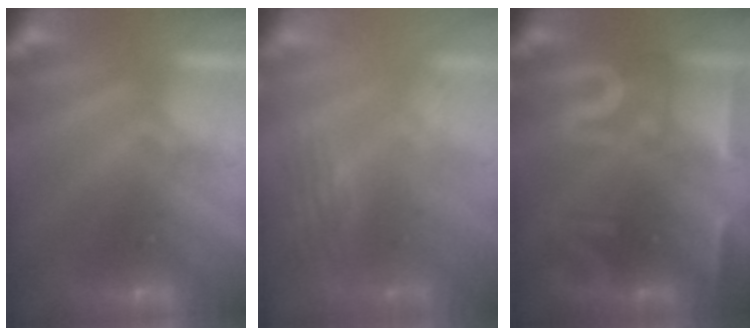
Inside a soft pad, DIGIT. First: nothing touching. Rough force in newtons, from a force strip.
{"total": 2.7}
{"total": 2.9}